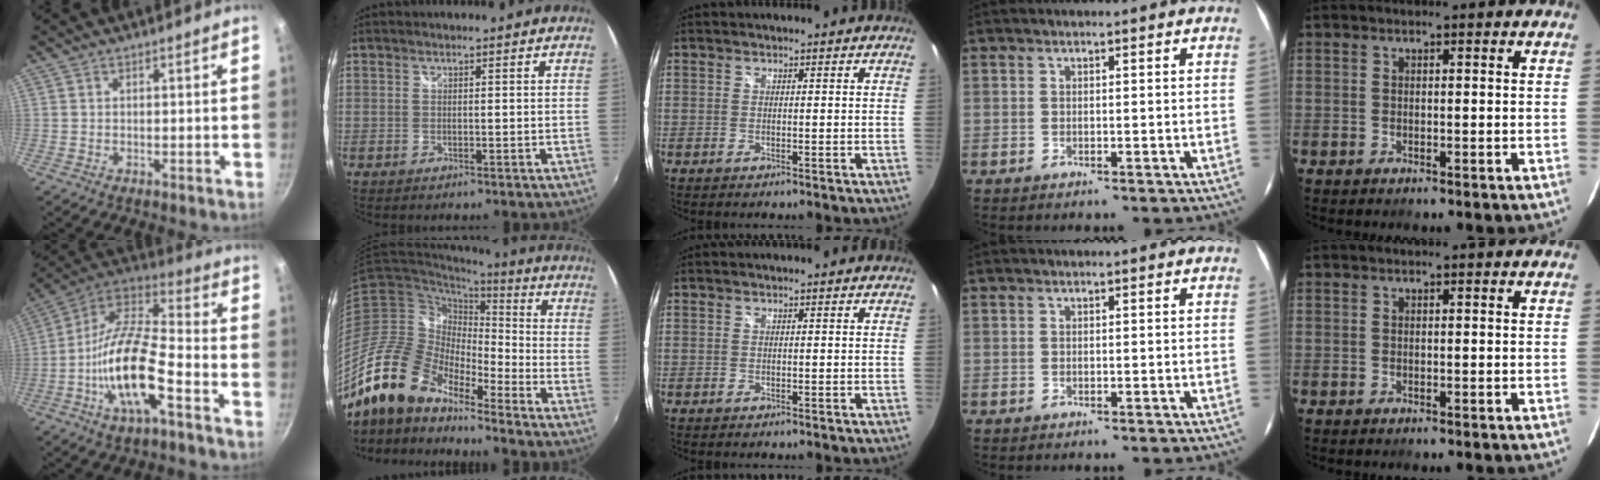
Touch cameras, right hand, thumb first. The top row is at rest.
{"thumb": {"total": 18.3, "force": [-6.9, 6.5, 15.7], "torque": [-0.288, 0.046, -0.147]}, "index": {"total": 18.8, "force": [-14.9, 7.2, 8.9], "torque": [-0.174, -0.013, -0.294]}}